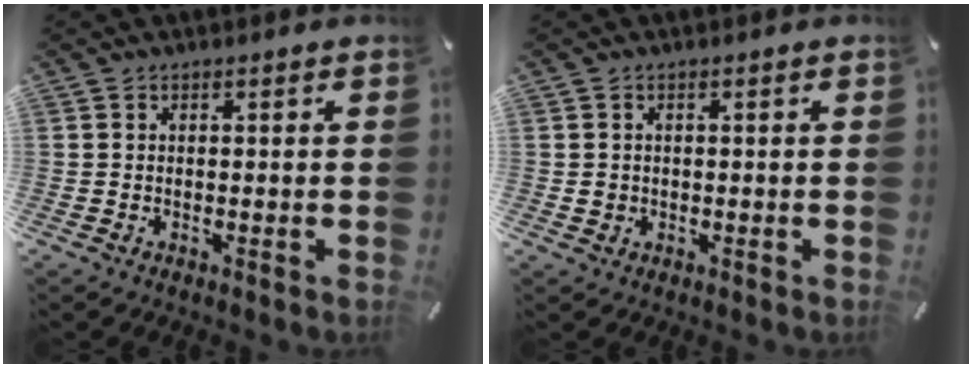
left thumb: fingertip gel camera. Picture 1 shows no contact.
{"total": 1.4, "force": [-0.1, 1.3, 0.4], "torque": [-0.008, 0.005, -0.005]}